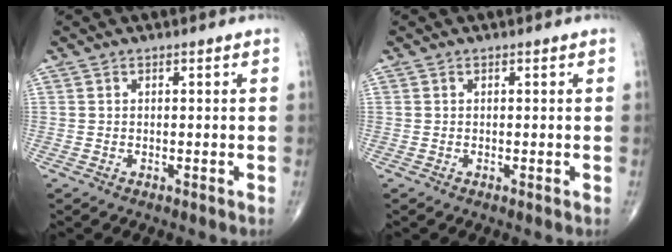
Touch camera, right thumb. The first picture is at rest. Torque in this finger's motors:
{"motor_torque": [0.02, 0.00, -0.19, -0.19, 0.02]}